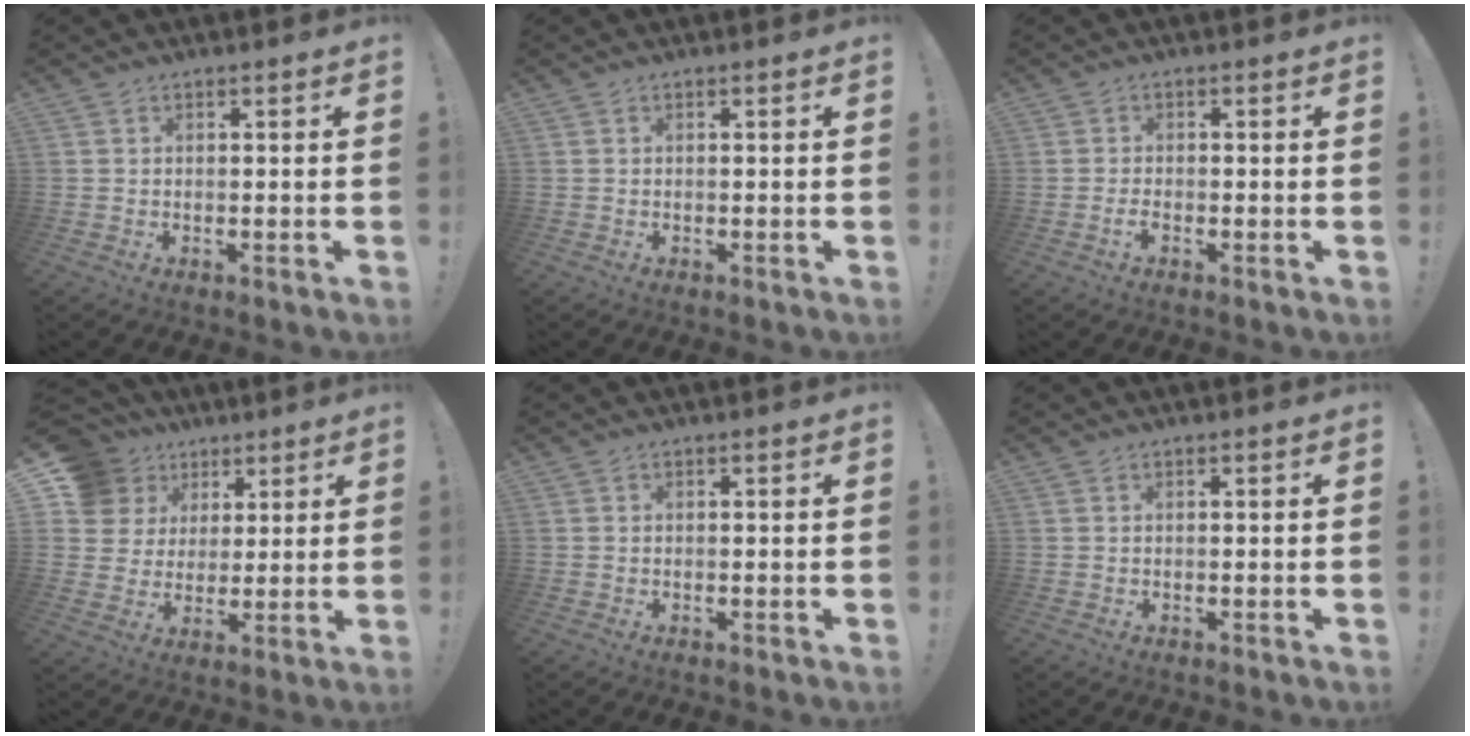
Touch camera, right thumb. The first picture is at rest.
{"total": 0.0}
{"total": 1.7, "force": [-1.0, 0.9, 1.1], "torque": [-0.008, 0.000, -0.019]}
{"total": 12.9, "force": [5.7, 10.8, 3.9], "torque": [-0.050, -0.032, 0.125]}
{"total": 0.0}
{"total": 0.0}